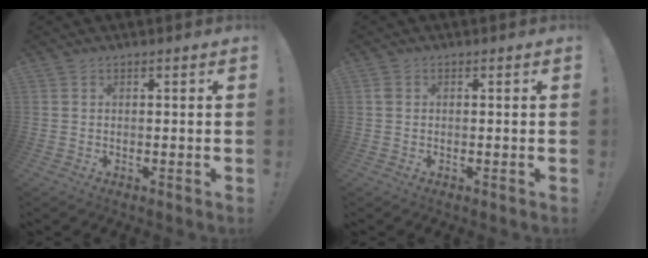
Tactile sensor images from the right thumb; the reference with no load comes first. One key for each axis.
{"total": 1.3, "fx": 0.3, "fy": 1.0, "fz": 0.7, "tx": -0.009, "ty": 0.003, "tz": 0.005}